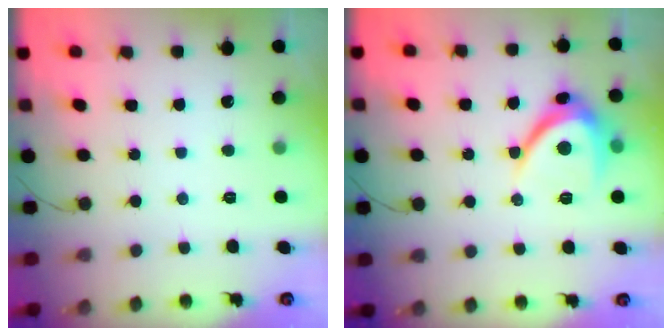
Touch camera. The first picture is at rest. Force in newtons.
{"total": 8.9, "press": 8.8, "slide": 1.3}